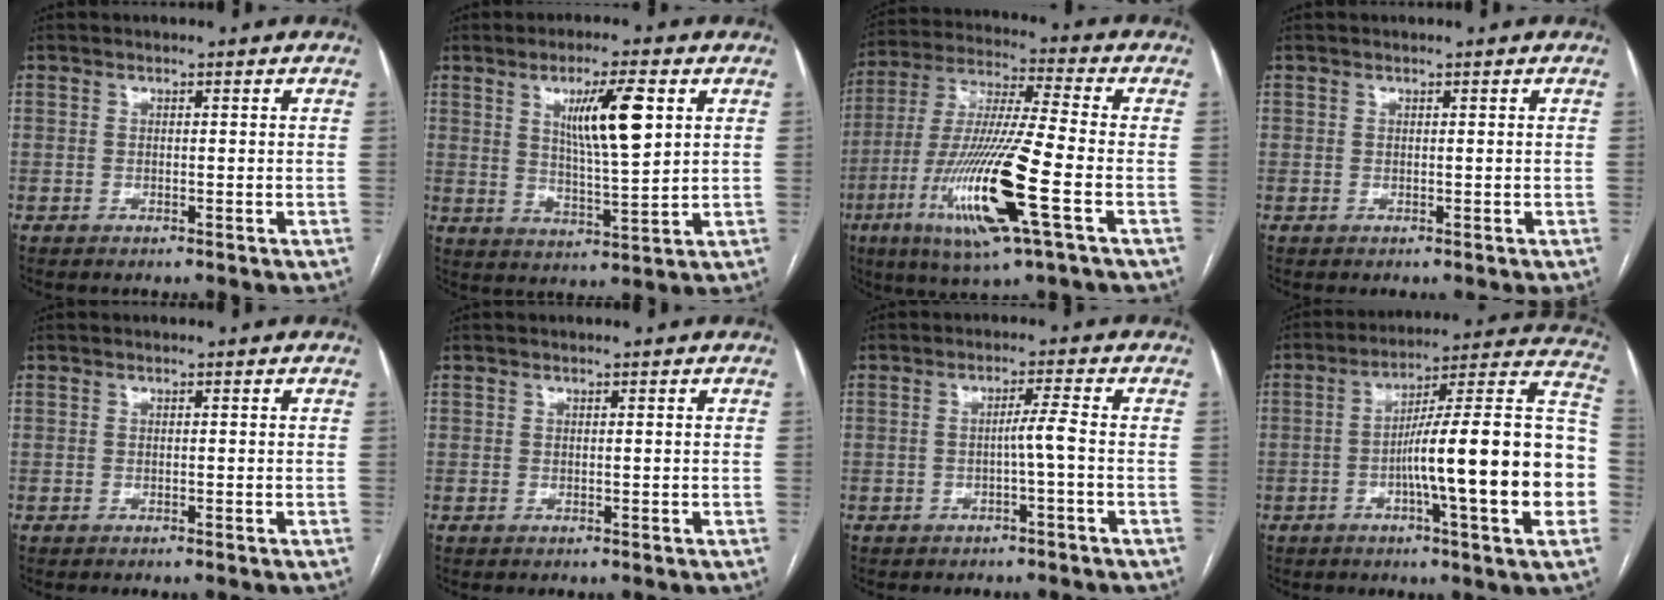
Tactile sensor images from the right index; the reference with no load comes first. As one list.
[{"total": 9.9, "force": [3.5, 1.1, 9.2], "torque": [-0.156, -0.003, 0.063]}, {"total": 18.2, "force": [-6.3, 0.7, 17.1], "torque": [-0.357, -0.025, -0.117]}, {"total": 0.0}, {"total": 0.0}, {"total": 0.0}, {"total": 2.6, "force": [-0.8, -0.6, 2.5], "torque": [-0.039, 0.001, -0.014]}, {"total": 22.1, "force": [-4.1, 1.1, 21.7], "torque": [-0.249, 0.025, -0.063]}]